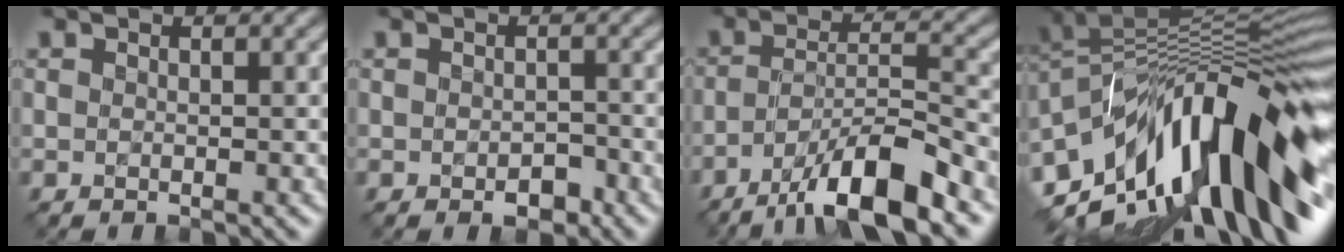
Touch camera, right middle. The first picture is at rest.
{"total": 1.7, "force": [-0.8, 0.9, 1.2], "torque": [-0.018, -0.003, -0.013]}
{"total": 9.2, "force": [-6.0, 2.1, 6.6], "torque": [-0.106, 0.007, -0.106]}
{"total": 16.0, "force": [-5.3, 6.4, 13.6], "torque": [-0.193, 0.031, -0.111]}